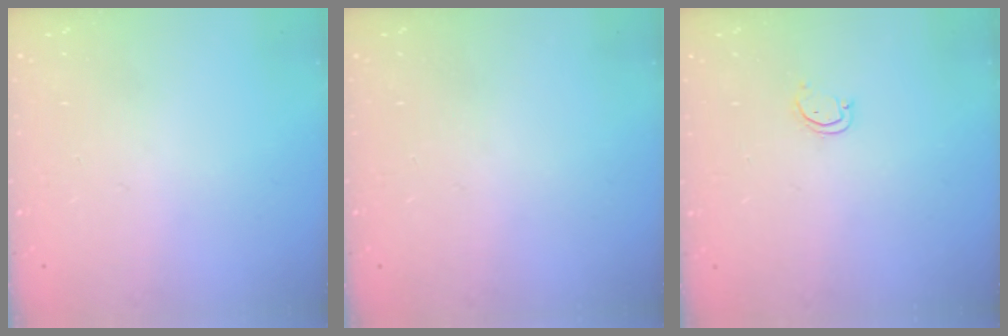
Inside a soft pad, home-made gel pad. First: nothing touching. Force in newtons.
{"total": 0.0}
{"total": 3.2, "press": 3.2, "slide": 0.2}